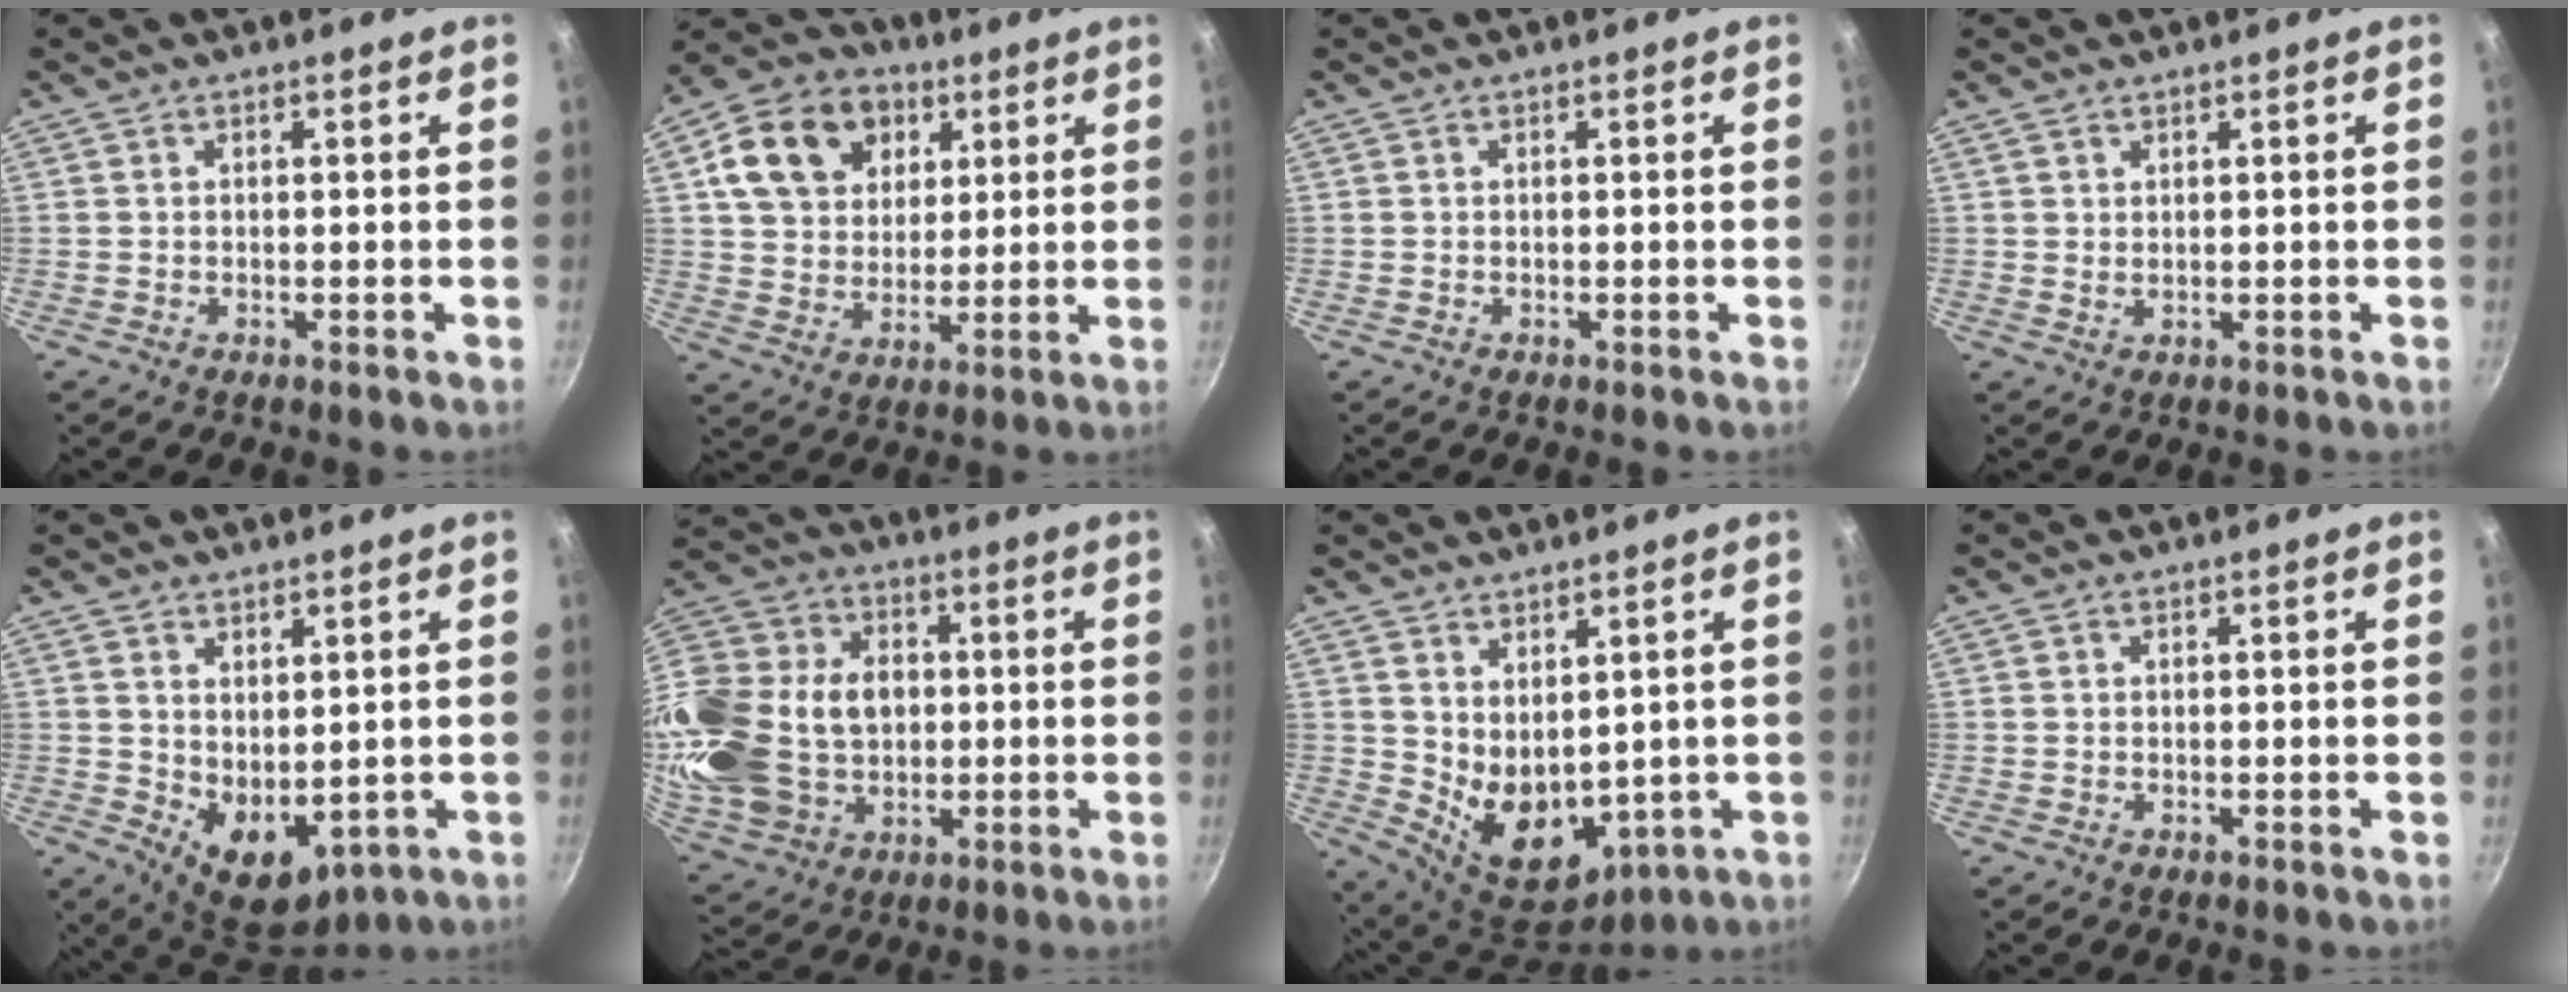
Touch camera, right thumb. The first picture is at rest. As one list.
[{"total": 15.9, "force": [5.9, 12.2, 8.4], "torque": [-0.125, 0.001, 0.095]}, {"total": 0.0}, {"total": 1.1, "force": [0.8, 0.5, 0.5], "torque": [-0.003, -0.011, 0.011]}, {"total": 8.9, "force": [0.8, 5.8, 6.7], "torque": [-0.074, -0.025, 0.036]}, {"total": 25.6, "force": [0.5, 19.4, 16.7], "torque": [-0.323, 0.029, 0.022]}, {"total": 11.3, "force": [2.3, 7.6, 8.1], "torque": [-0.108, -0.042, 0.068]}, {"total": 0.0}]